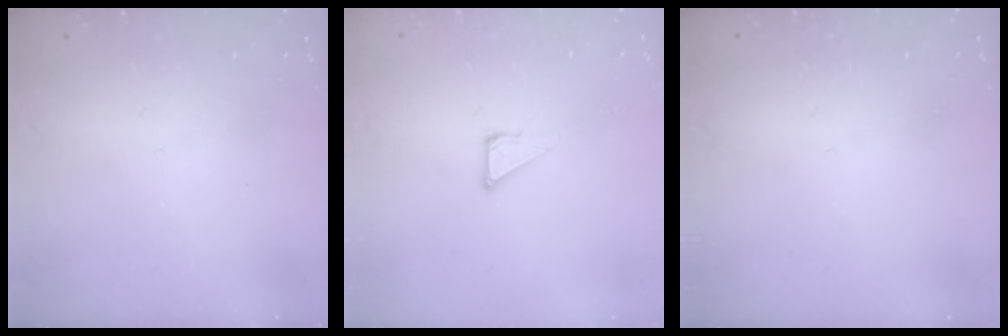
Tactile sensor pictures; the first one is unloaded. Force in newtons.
{"total": 3.9, "press": 3.9, "slide": 0.3}
{"total": 1.6, "press": 1.6, "slide": 0.1}